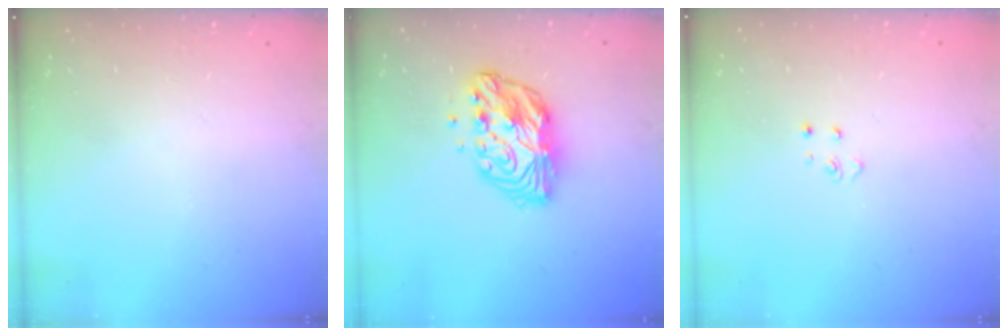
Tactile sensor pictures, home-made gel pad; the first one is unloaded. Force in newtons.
{"total": 11.1, "press": 11.1, "slide": 0.8}
{"total": 2.6, "press": 2.6, "slide": 0.3}